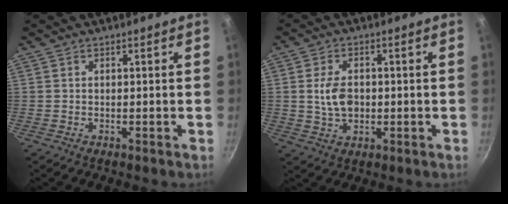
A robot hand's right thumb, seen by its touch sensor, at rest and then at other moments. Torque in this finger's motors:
{"motor_torque": [-0.53, 0.21, 0.23, 0.78, 0.01]}